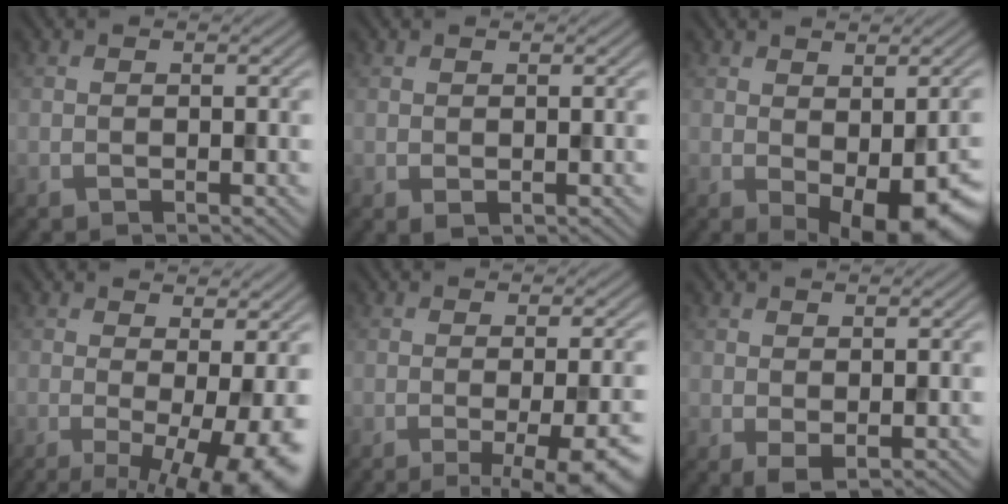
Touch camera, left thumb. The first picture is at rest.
{"total": 0.7, "force": [0.1, 0.4, 0.5], "torque": [-0.009, -0.003, 0.005]}
{"total": 8.4, "force": [-2.5, 3.9, 7.0], "torque": [-0.098, -0.024, -0.015]}
{"total": 10.5, "force": [-2.1, 2.8, 9.9], "torque": [-0.131, -0.003, -0.020]}
{"total": 9.6, "force": [-3.8, 2.5, 8.4], "torque": [-0.095, -0.004, -0.045]}
{"total": 1.5, "force": [0.3, 0.8, 1.2], "torque": [-0.026, -0.006, 0.009]}